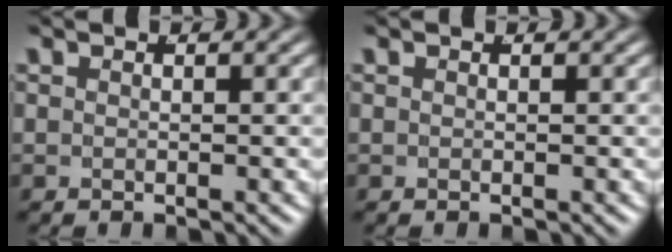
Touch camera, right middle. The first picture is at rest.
{"total": 0.0}